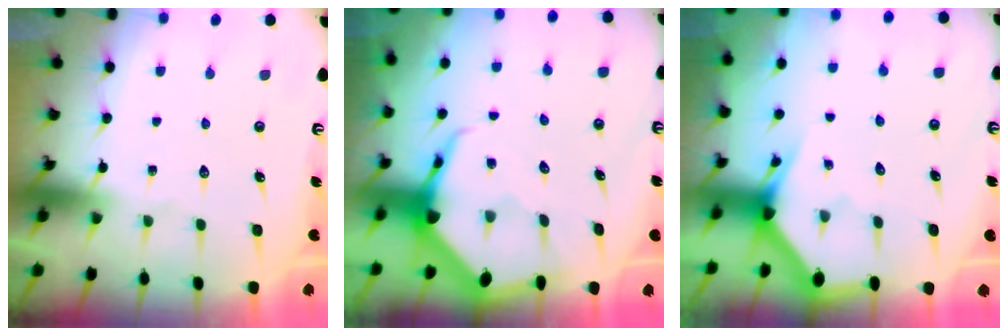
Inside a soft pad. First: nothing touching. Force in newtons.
{"total": 6.6, "press": 6.6, "slide": 0.9}
{"total": 2.7, "press": 2.7, "slide": 0.1}